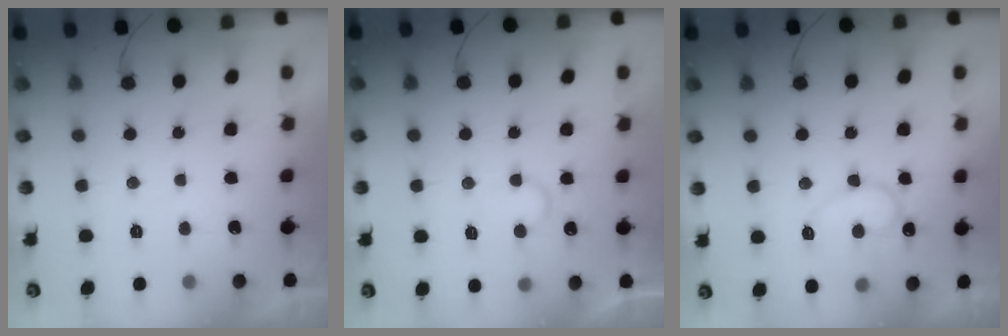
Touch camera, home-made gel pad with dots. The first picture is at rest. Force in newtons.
{"total": 6.8, "press": 6.8, "slide": 0.5}
{"total": 13.1, "press": 13.0, "slide": 1.1}